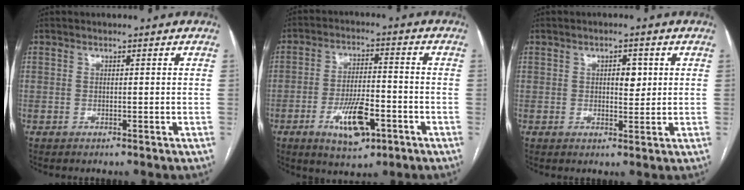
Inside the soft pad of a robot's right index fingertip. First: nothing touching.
{"total": 9.5, "force": [-4.3, 3.3, 7.9], "torque": [-0.145, -0.002, -0.066]}
{"total": 3.1, "force": [0.7, 1.6, 2.5], "torque": [-0.036, 0.002, 0.012]}